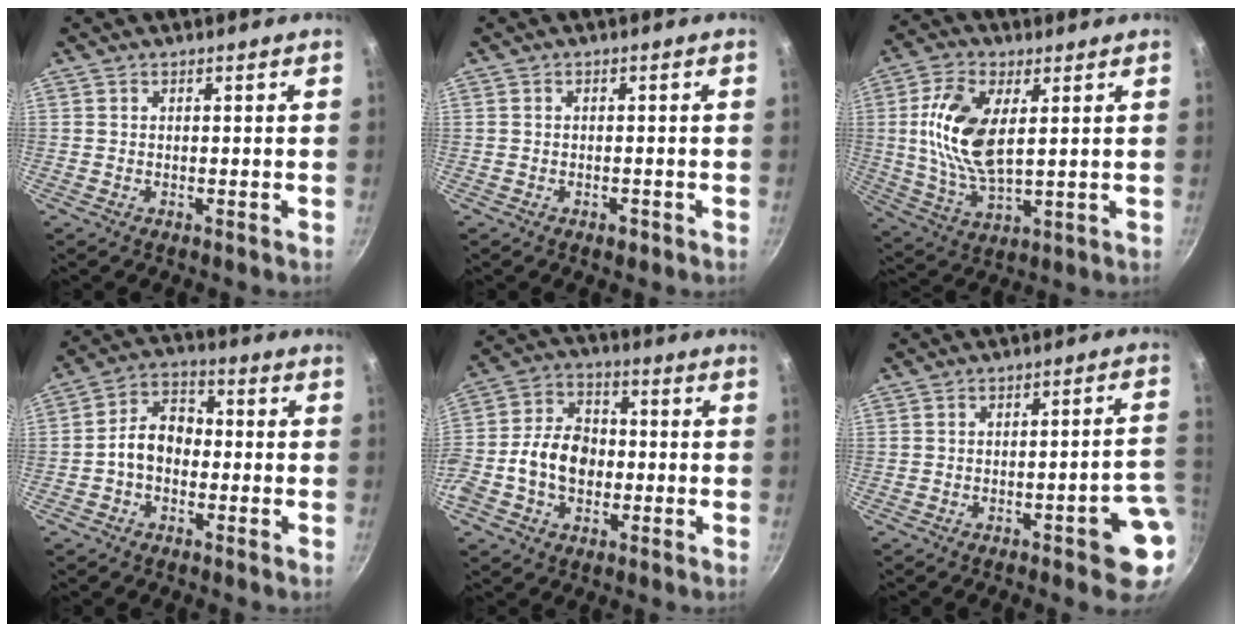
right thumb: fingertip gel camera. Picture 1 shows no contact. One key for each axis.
{"total": 1.5, "fx": -0.9, "fy": 0.8, "fz": 0.9, "tx": -0.014, "ty": 0.009, "tz": -0.011}
{"total": 13.7, "fx": 2.8, "fy": 6.7, "fz": 11.6, "tx": -0.225, "ty": -0.006, "tz": 0.057}
{"total": 7.7, "fx": -1.4, "fy": 5.6, "fz": 5.1, "tx": -0.056, "ty": 0.034, "tz": -0.041}
{"total": 12.7, "fx": -2.0, "fy": 9.2, "fz": 8.5, "tx": -0.126, "ty": 0.030, "tz": -0.051}
{"total": 9.2, "fx": -3.0, "fy": 2.3, "fz": 8.4, "tx": -0.075, "ty": 0.036, "tz": -0.031}